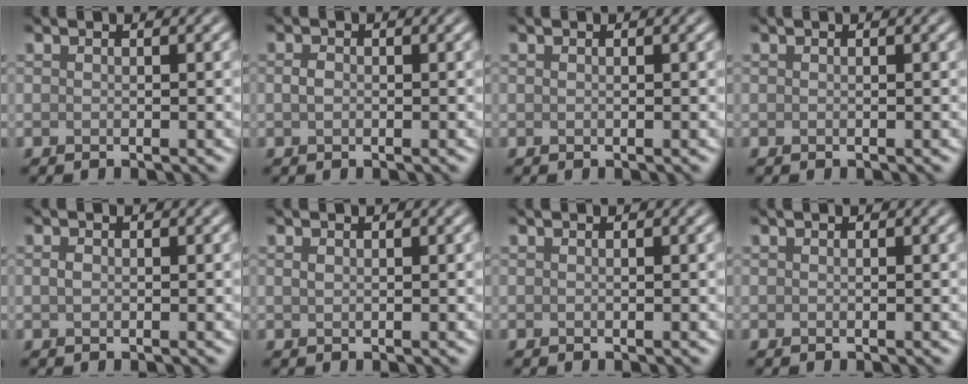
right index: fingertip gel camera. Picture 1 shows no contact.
{"total": 1.0, "force": [-0.1, 0.8, 0.7], "torque": [-0.016, -0.001, -0.003]}
{"total": 0.0}
{"total": 0.0}
{"total": 0.7, "force": [0.0, 0.5, 0.5], "torque": [-0.012, -0.001, 0.000]}
{"total": 0.5, "force": [0.2, 0.3, 0.3], "torque": [-0.009, 0.001, 0.005]}
{"total": 0.0}
{"total": 0.0}